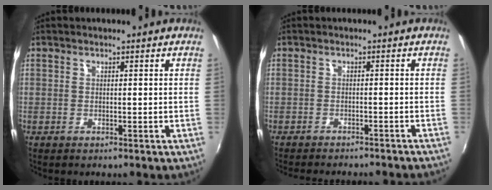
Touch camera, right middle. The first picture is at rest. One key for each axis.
{"total": 9.4, "fx": -8.5, "fy": 1.5, "fz": 3.7, "tx": -0.085, "ty": -0.016, "tz": -0.113}